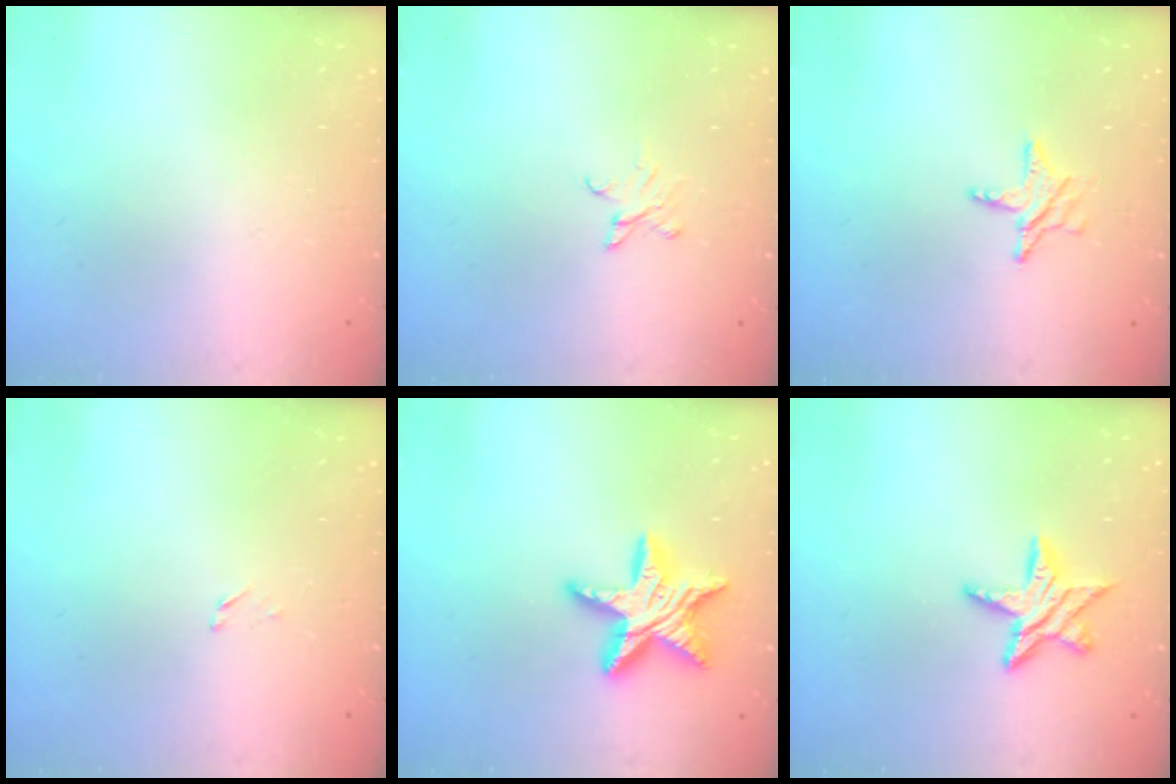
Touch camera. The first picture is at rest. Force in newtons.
{"total": 2.8, "press": 2.8, "slide": 0.3}
{"total": 5.4, "press": 5.4, "slide": 0.4}
{"total": 1.4, "press": 1.4, "slide": 0.2}
{"total": 15.1, "press": 15.0, "slide": 0.9}
{"total": 10.6, "press": 10.6, "slide": 0.7}